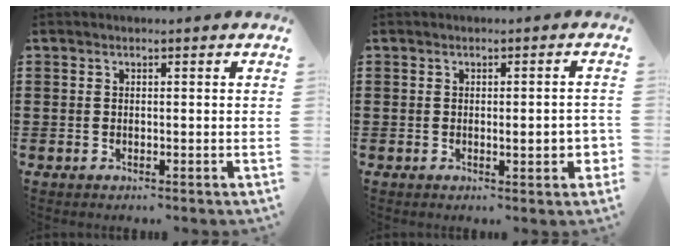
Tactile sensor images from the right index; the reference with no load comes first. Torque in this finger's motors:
{"motor_torque": [1.01, 0.06, 0.18, 0.07]}